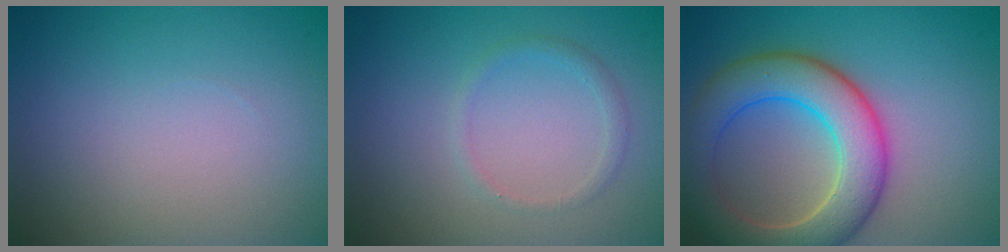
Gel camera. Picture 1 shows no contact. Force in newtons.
{"total": 1.1, "press": 1.1, "slide": 0.0}
{"total": 7.7, "press": 7.7, "slide": 0.9}